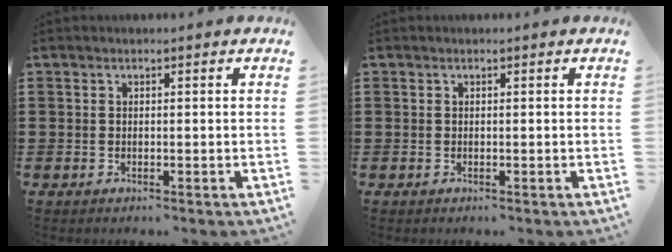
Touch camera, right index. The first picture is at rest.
{"total": 0.0}